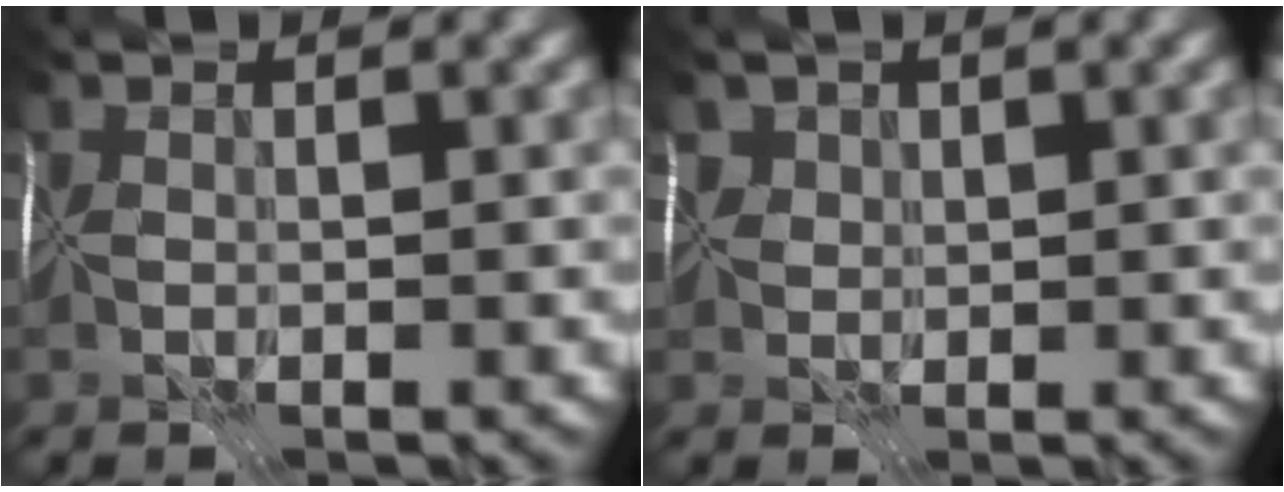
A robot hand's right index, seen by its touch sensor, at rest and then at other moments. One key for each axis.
{"total": 2.0, "fx": 1.1, "fy": 1.6, "fz": 0.4, "tx": -0.007, "ty": -0.007, "tz": 0.033}